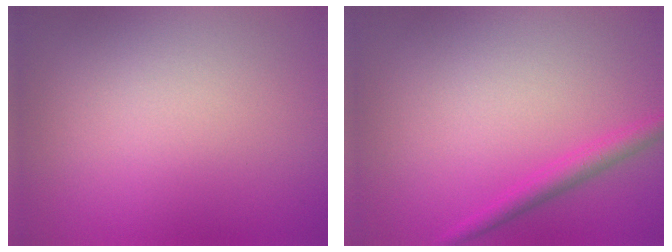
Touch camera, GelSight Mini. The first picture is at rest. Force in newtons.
{"total": 1.9, "press": 1.9, "slide": 0.2}